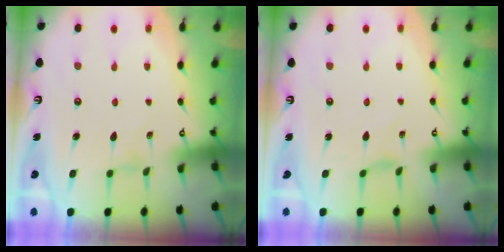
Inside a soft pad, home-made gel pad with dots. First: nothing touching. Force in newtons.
{"total": 0.0}